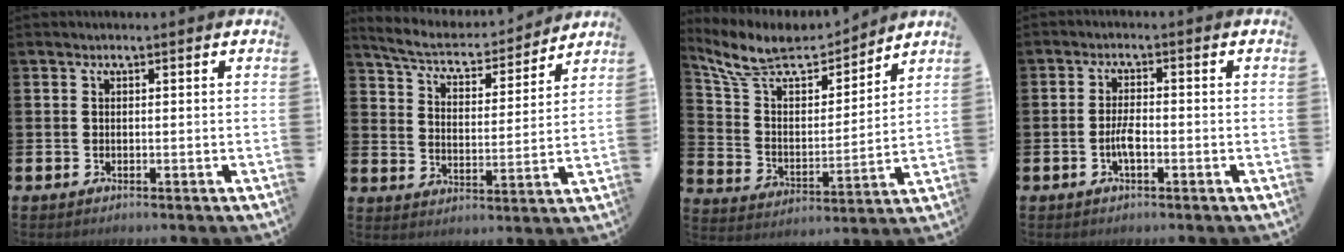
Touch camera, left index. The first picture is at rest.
{"total": 6.4, "force": [6.0, 1.2, 1.9], "torque": [-0.070, -0.045, 0.101]}
{"total": 9.9, "force": [8.8, 3.2, 3.1], "torque": [-0.113, -0.058, 0.157]}
{"total": 2.8, "force": [-0.9, 0.9, 2.5], "torque": [-0.061, 0.004, -0.017]}